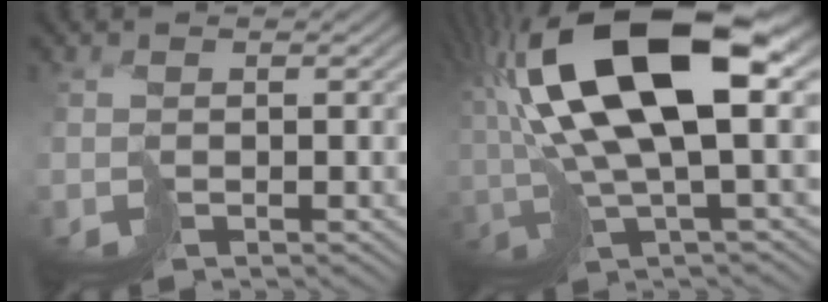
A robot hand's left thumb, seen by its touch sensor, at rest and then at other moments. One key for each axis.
{"total": 17.3, "fx": 3.9, "fy": 6.0, "fz": 15.7, "tx": -0.335, "ty": 0.009, "tz": 0.070}